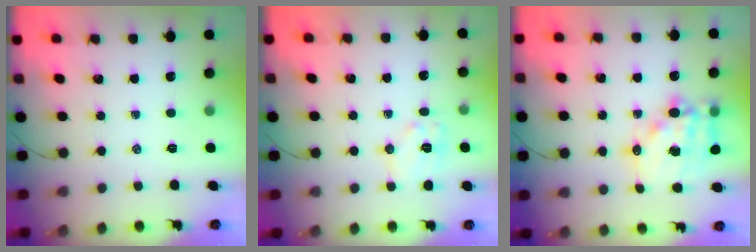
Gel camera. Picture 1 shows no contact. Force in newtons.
{"total": 7.8, "press": 7.8, "slide": 0.2}
{"total": 16.2, "press": 15.8, "slide": 3.5}